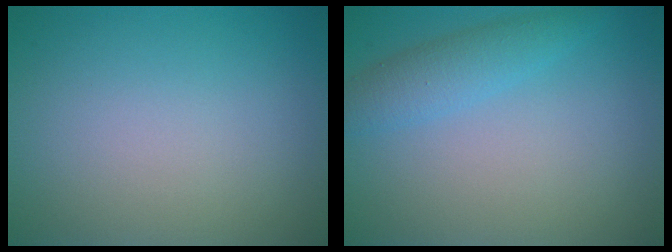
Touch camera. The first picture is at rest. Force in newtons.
{"total": 2.7, "press": 2.7, "slide": 0.0}